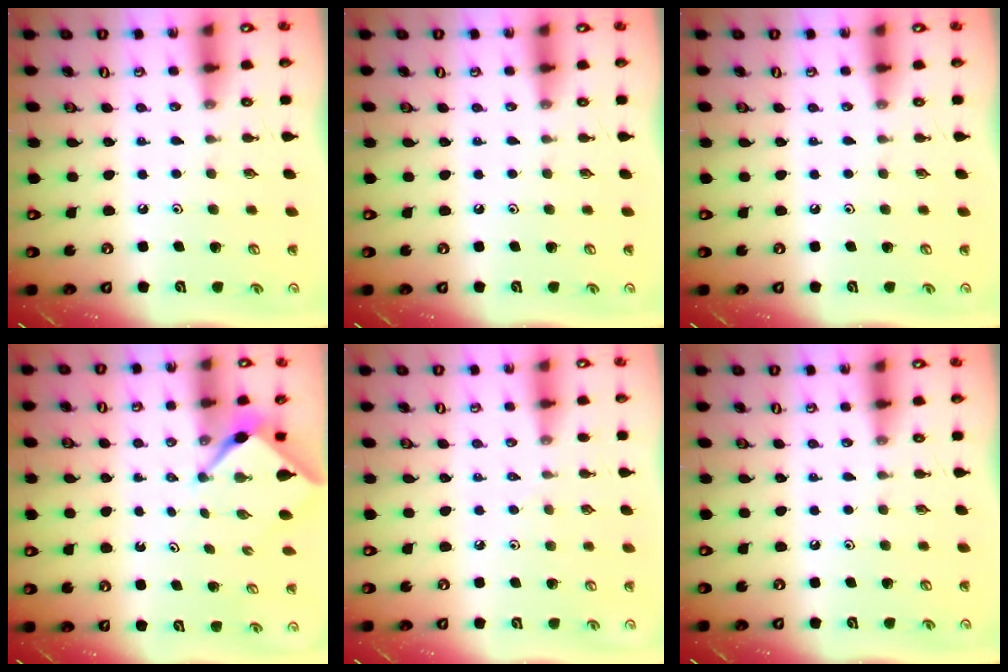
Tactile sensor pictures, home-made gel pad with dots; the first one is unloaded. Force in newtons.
{"total": 0.0}
{"total": 0.0}
{"total": 2.3, "press": 2.2, "slide": 0.3}
{"total": 3.3, "press": 3.3, "slide": 0.6}
{"total": 0.0}